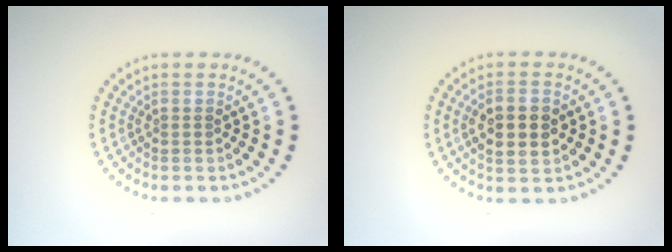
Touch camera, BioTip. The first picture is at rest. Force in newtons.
{"total": 3.5, "press": 3.5, "slide": 0.3}